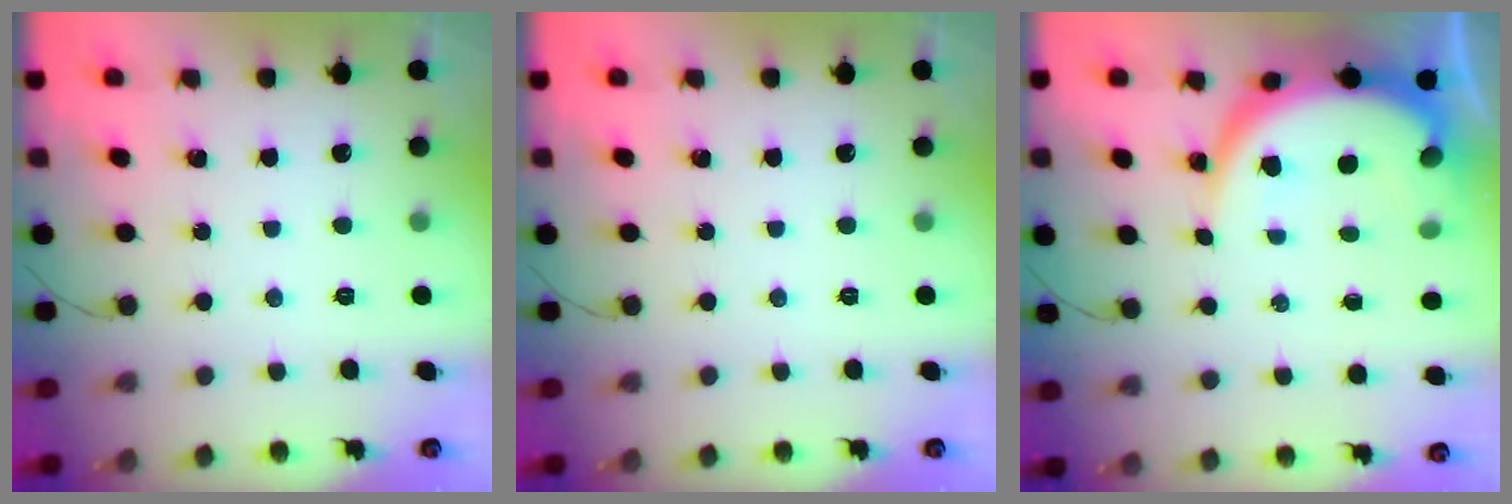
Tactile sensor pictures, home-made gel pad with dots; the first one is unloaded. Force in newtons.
{"total": 0.0}
{"total": 9.6, "press": 9.6, "slide": 1.0}